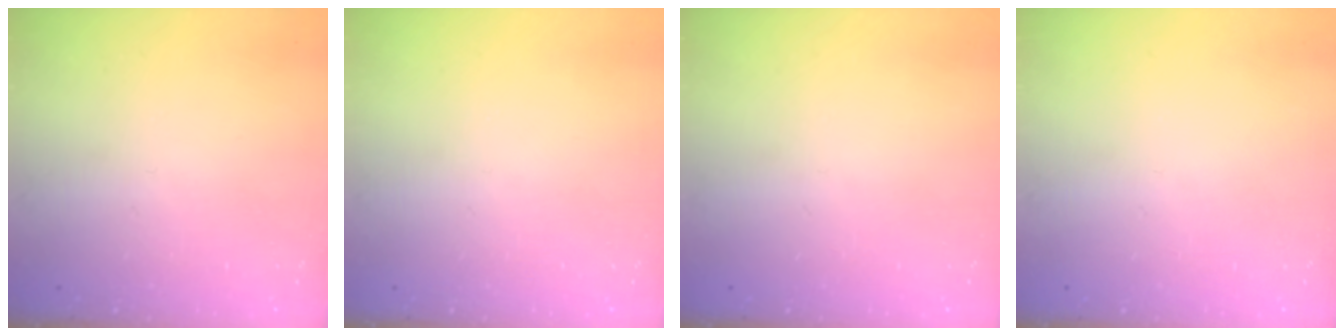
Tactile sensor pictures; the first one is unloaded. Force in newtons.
{"total": 0.0}
{"total": 0.0}
{"total": 0.0}